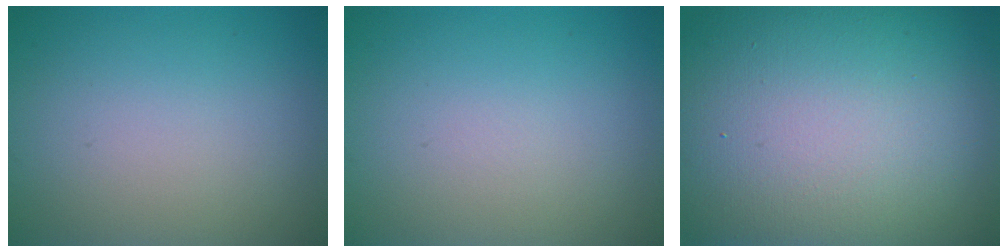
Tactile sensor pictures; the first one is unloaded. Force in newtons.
{"total": 0.0}
{"total": 22.0, "press": 21.9, "slide": 1.1}